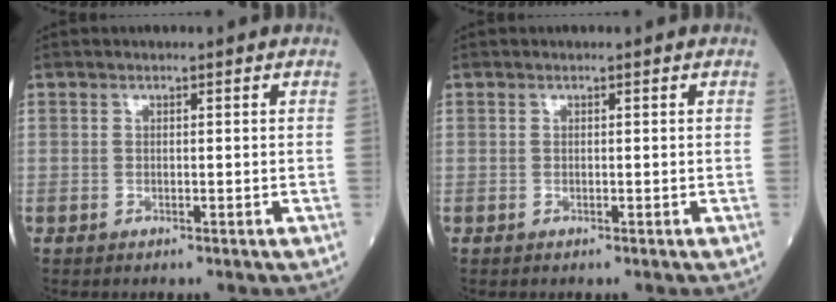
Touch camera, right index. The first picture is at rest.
{"total": 0.0}